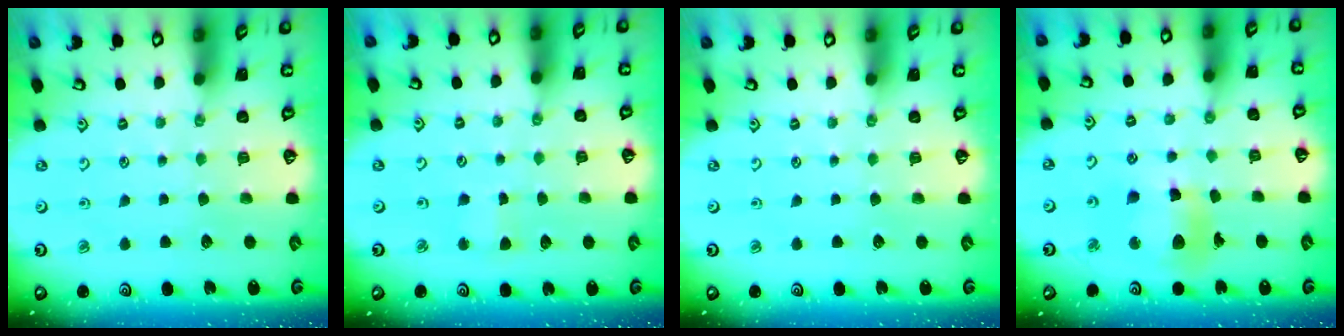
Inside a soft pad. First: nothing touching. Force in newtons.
{"total": 2.6, "press": 2.6, "slide": 0.3}
{"total": 0.0}
{"total": 12.5, "press": 12.3, "slide": 1.7}